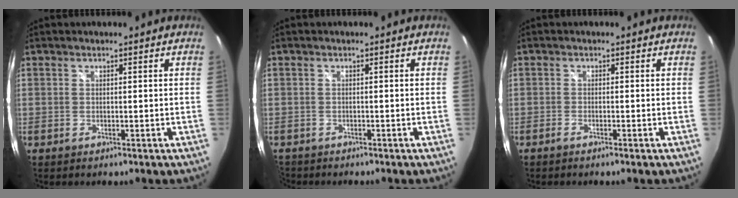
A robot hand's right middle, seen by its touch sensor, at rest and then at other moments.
{"total": 2.0, "force": [-1.7, 1.0, -0.1], "torque": [-0.005, 0.000, -0.031]}
{"total": 1.1, "force": [-1.0, -0.1, 0.6], "torque": [-0.016, -0.001, -0.021]}